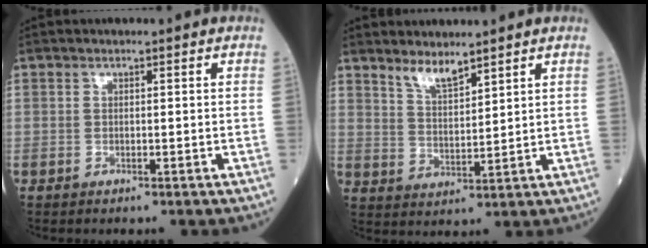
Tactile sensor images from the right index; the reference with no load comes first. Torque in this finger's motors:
{"motor_torque": [-0.14, 0.28, 0.02, 0.01]}